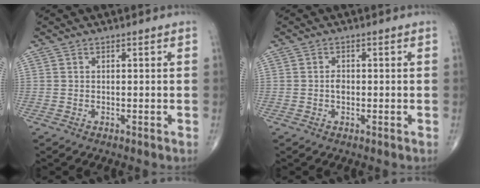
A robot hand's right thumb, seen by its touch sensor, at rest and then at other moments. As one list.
[{"total": 1.5, "force": [-0.2, 1.0, 1.1], "torque": [-0.016, 0.003, -0.004]}]